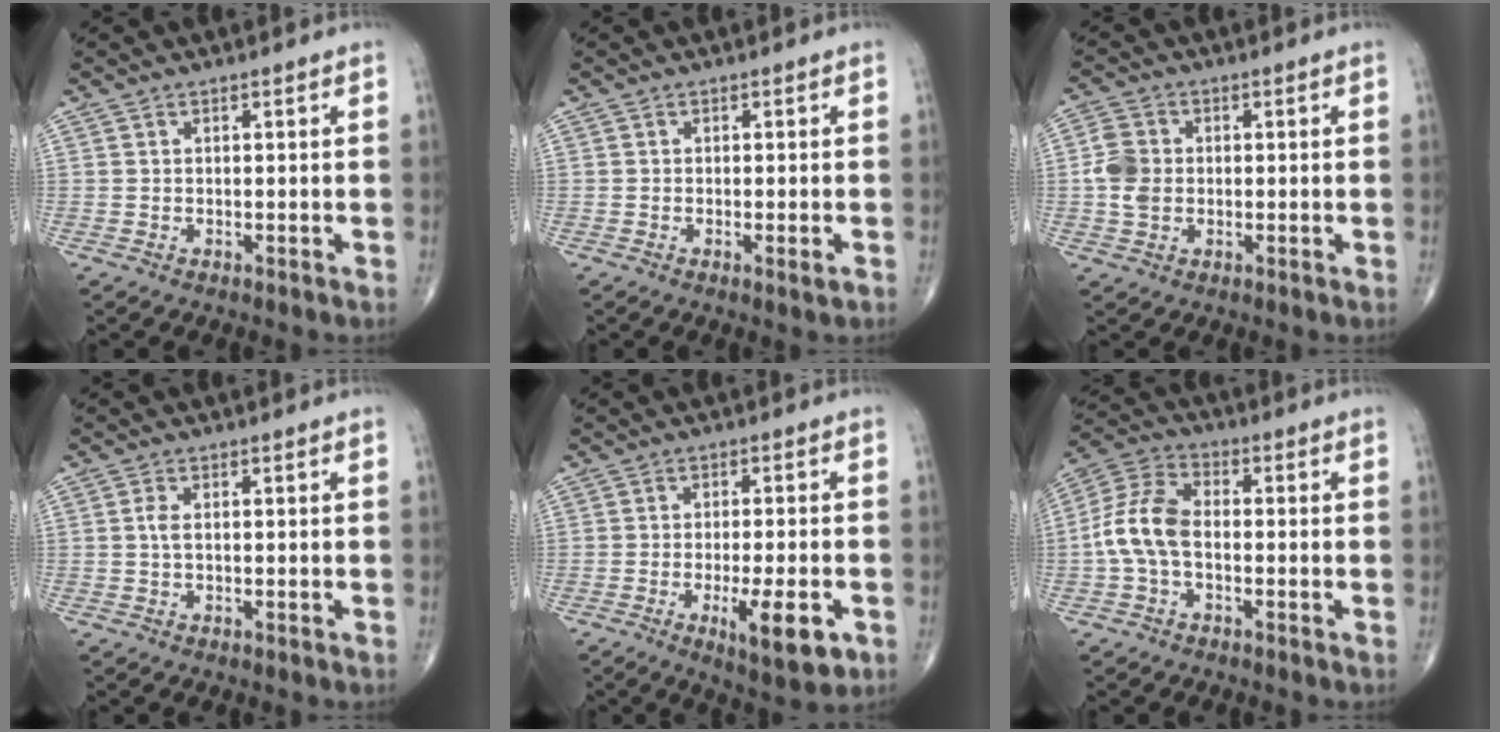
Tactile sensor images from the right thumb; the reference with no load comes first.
{"total": 1.5, "force": [-0.5, 0.2, 1.4], "torque": [-0.024, -0.005, -0.009]}
{"total": 5.7, "force": [-0.3, 4.5, 3.5], "torque": [-0.067, 0.008, -0.010]}
{"total": 1.7, "force": [0.1, 0.8, 1.5], "torque": [-0.036, -0.001, -0.002]}
{"total": 9.9, "force": [-3.6, 2.8, 8.7], "torque": [-0.132, -0.006, -0.049]}
{"total": 9.7, "force": [-1.3, 5.8, 7.7], "torque": [-0.159, 0.031, -0.037]}